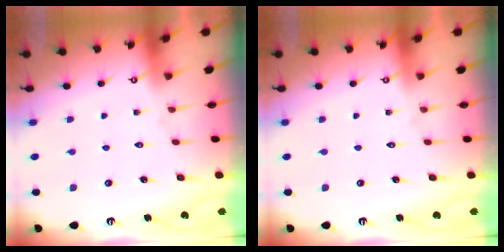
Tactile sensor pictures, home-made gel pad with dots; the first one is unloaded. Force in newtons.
{"total": 0.0}